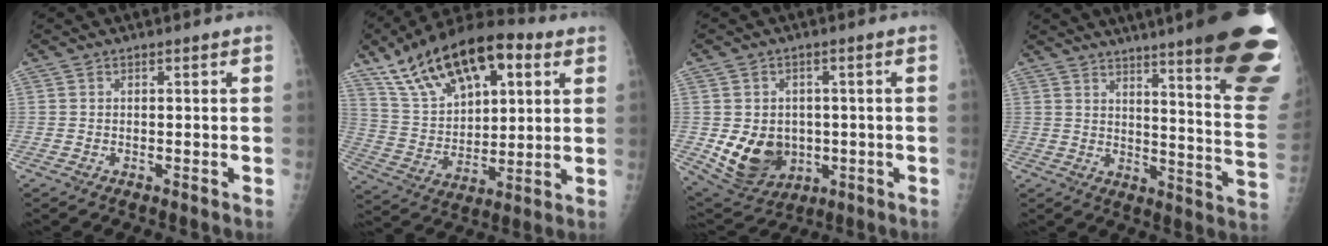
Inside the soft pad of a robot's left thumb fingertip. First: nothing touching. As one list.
[{"total": 22.7, "force": [11.4, 11.5, 15.9], "torque": [-0.247, -0.014, 0.206]}, {"total": 11.8, "force": [-1.4, 9.5, 6.8], "torque": [-0.083, -0.004, 0.004]}, {"total": 28.4, "force": [19.5, 3.3, 20.4], "torque": [-0.189, -0.110, 0.244]}]